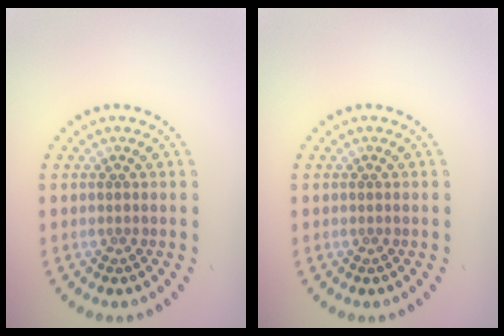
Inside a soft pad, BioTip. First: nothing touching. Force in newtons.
{"total": 0.0}